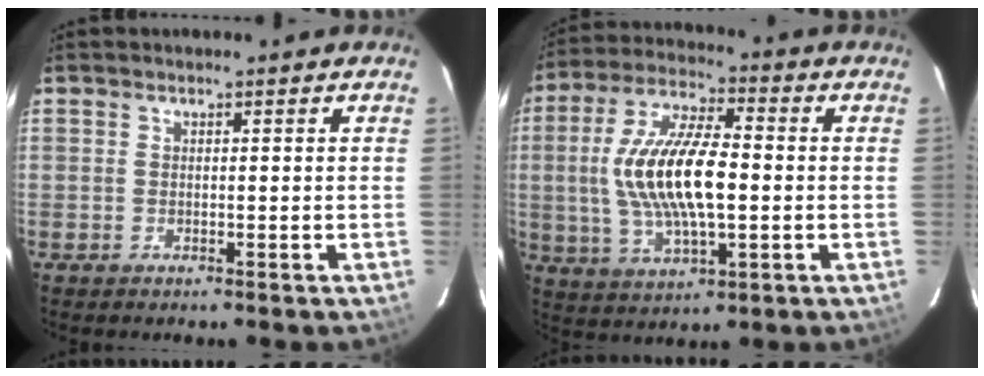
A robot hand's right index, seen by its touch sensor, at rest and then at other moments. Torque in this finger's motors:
{"motor_torque": [1.68, -0.12, 1.05, 0.21]}